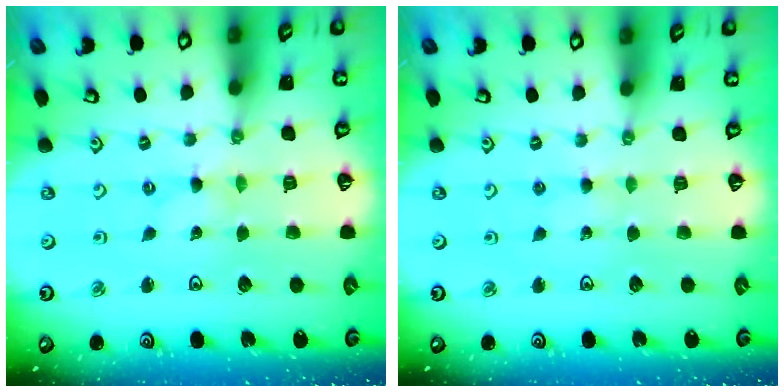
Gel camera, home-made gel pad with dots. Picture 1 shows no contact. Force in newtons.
{"total": 2.3, "press": 2.3, "slide": 0.3}